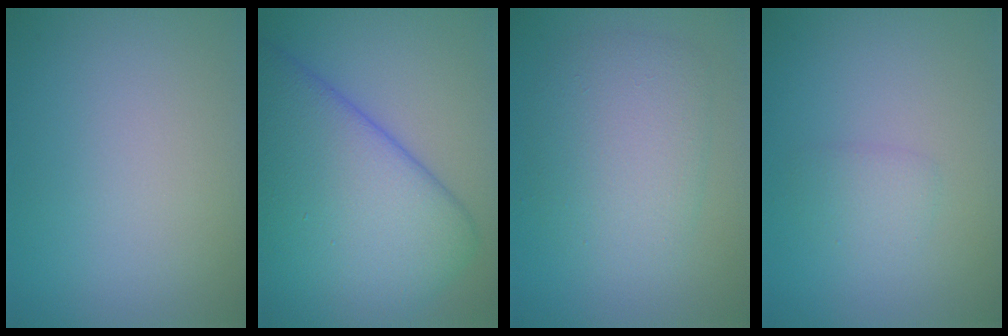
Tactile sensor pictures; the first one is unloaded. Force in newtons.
{"total": 12.2, "press": 12.2, "slide": 0.5}
{"total": 4.6, "press": 4.6, "slide": 0.1}
{"total": 1.3, "press": 1.3, "slide": 0.0}